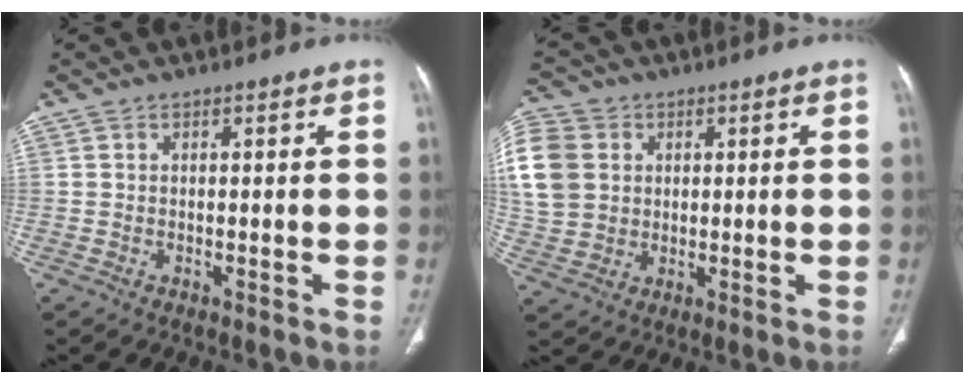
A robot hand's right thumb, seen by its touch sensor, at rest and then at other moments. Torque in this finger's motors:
{"motor_torque": [1.71, 1.76, 1.26, -0.09, 0.37]}